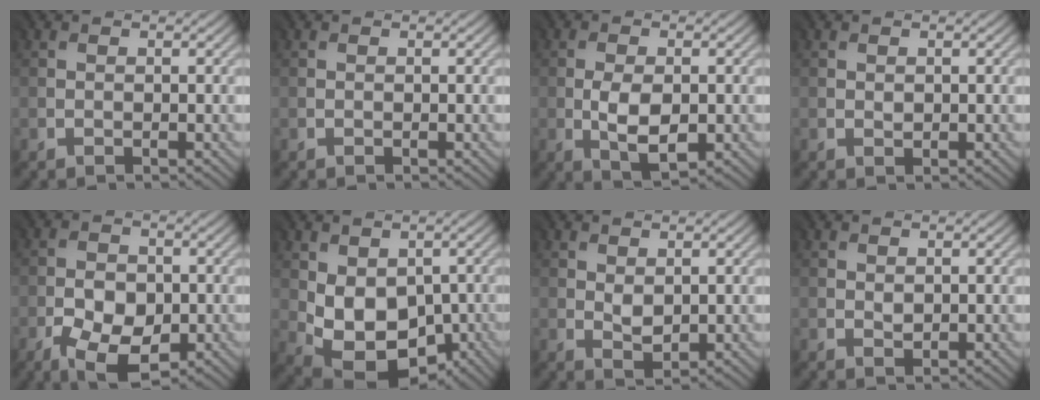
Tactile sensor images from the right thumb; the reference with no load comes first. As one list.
[{"total": 0.0}, {"total": 5.2, "force": [-1.2, 2.7, 4.3], "torque": [-0.090, -0.010, -0.016]}, {"total": 0.7, "force": [0.1, 0.6, 0.3], "torque": [-0.001, -0.001, 0.004]}, {"total": 8.0, "force": [-3.9, 4.5, 5.4], "torque": [-0.110, -0.016, -0.073]}, {"total": 9.0, "force": [-1.1, 6.5, 6.2], "torque": [-0.122, -0.025, -0.016]}, {"total": 2.1, "force": [0.6, 1.4, 1.5], "torque": [-0.030, -0.004, 0.017]}, {"total": 0.9, "force": [0.3, 0.7, 0.5], "torque": [-0.006, -0.004, 0.009]}]